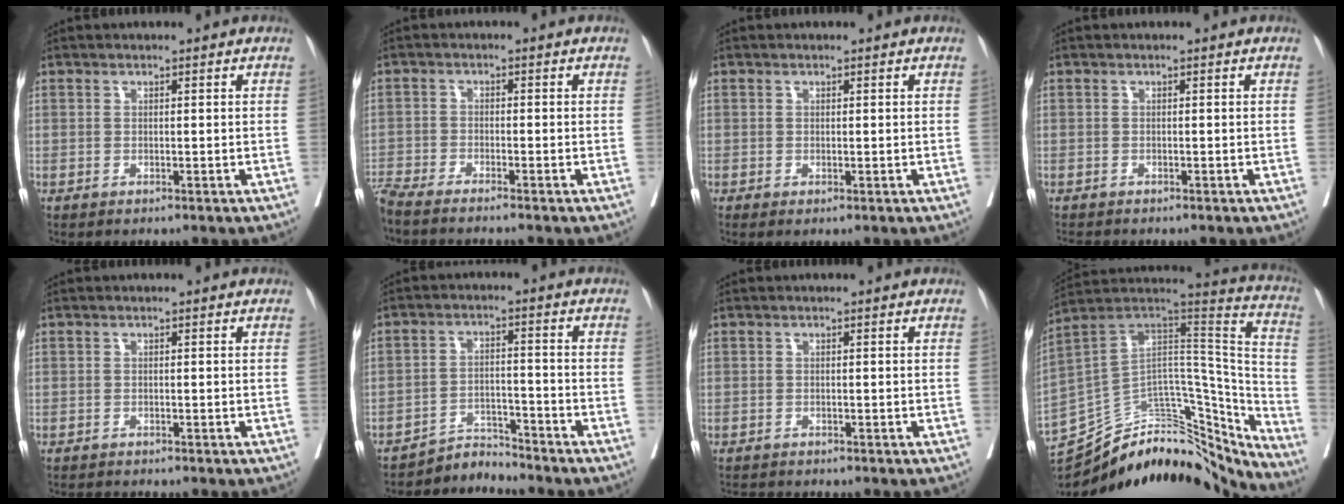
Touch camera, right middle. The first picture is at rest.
{"total": 4.9, "force": [-4.0, -1.2, 2.6], "torque": [-0.027, -0.019, -0.068]}
{"total": 0.7, "force": [-0.1, 0.0, 0.7], "torque": [-0.016, -0.004, 0.002]}
{"total": 2.2, "force": [-2.1, 0.4, 0.7], "torque": [-0.013, -0.006, -0.032]}
{"total": 1.8, "force": [-1.8, -0.1, 0.4], "torque": [-0.007, -0.005, -0.027]}
{"total": 2.5, "force": [-1.3, -1.0, -1.9], "torque": [0.040, -0.006, -0.021]}
{"total": 2.4, "force": [-2.4, 0.2, 0.5], "torque": [-0.008, -0.008, -0.038]}
{"total": 26.5, "force": [-22.0, 9.8, 11.0], "torque": [-0.139, 0.048, -0.307]}